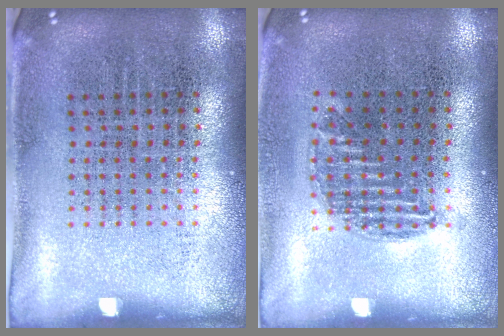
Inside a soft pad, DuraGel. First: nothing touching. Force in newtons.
{"total": 1.0, "press": 0.8, "slide": 0.5}